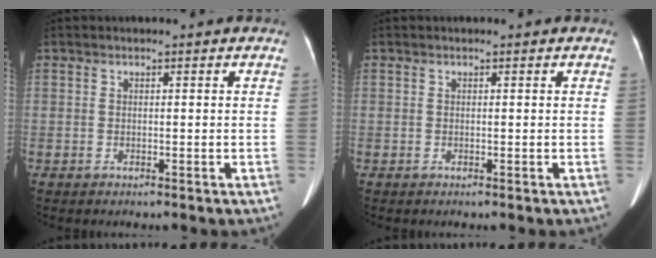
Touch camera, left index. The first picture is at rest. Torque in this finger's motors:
{"motor_torque": [-0.17, -0.13, -0.01, 0.00]}